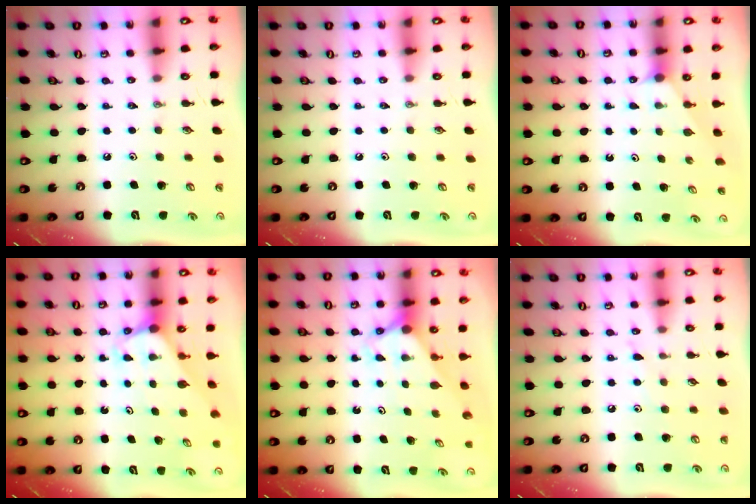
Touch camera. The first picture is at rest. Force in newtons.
{"total": 0.0}
{"total": 1.0, "press": 1.0, "slide": 0.2}
{"total": 3.0, "press": 3.0, "slide": 0.2}
{"total": 2.9, "press": 2.9, "slide": 0.0}
{"total": 5.3, "press": 5.3, "slide": 0.6}